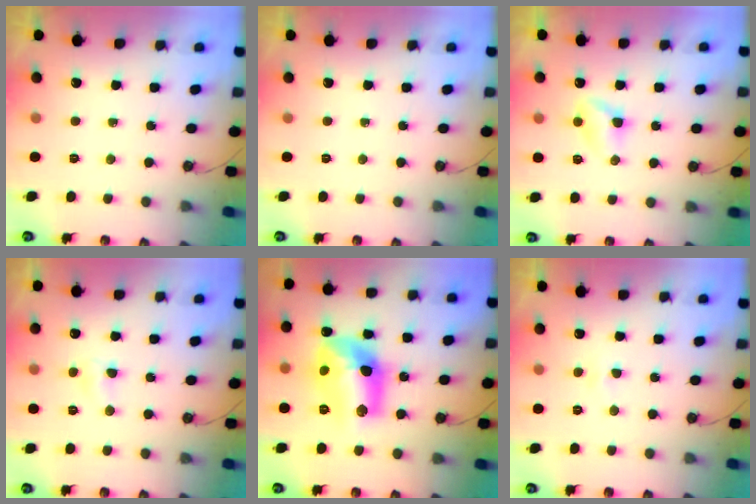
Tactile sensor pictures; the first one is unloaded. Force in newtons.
{"total": 0.0}
{"total": 4.9, "press": 4.9, "slide": 0.5}
{"total": 4.0, "press": 4.0, "slide": 0.5}
{"total": 15.6, "press": 15.6, "slide": 1.1}
{"total": 2.9, "press": 2.8, "slide": 0.6}